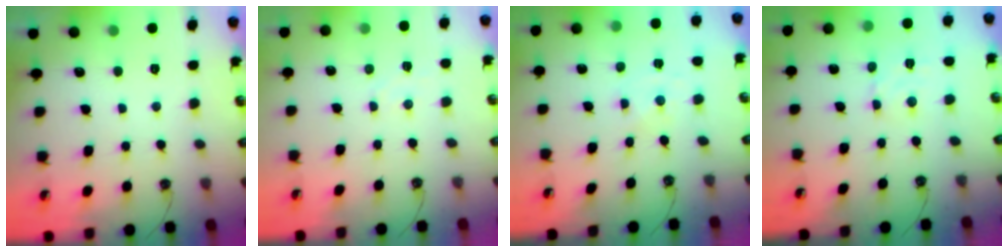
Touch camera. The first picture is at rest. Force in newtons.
{"total": 4.2, "press": 4.2, "slide": 0.6}
{"total": 0.0}
{"total": 2.8, "press": 2.7, "slide": 0.4}